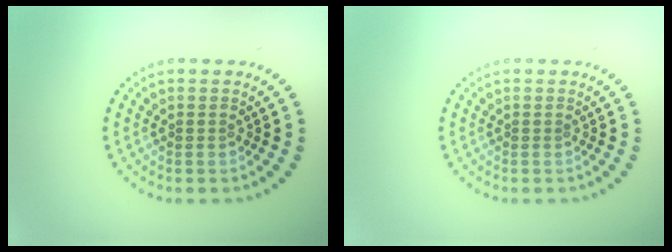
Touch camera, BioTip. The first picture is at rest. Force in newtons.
{"total": 0.0}